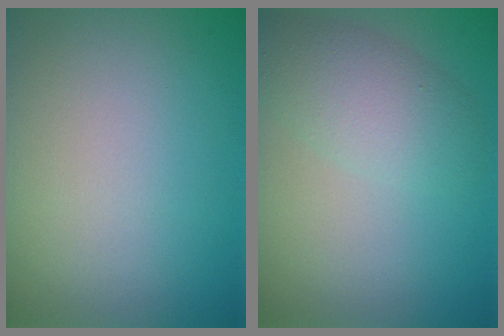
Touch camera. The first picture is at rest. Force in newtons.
{"total": 3.9, "press": 3.9, "slide": 0.2}